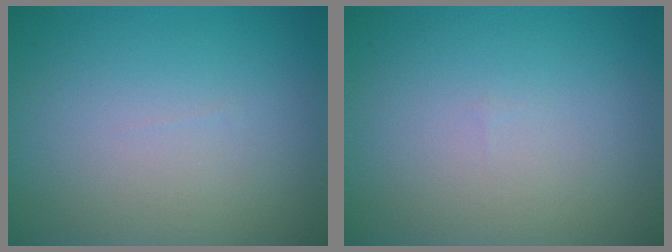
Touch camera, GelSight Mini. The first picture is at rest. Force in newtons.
{"total": 0.0}